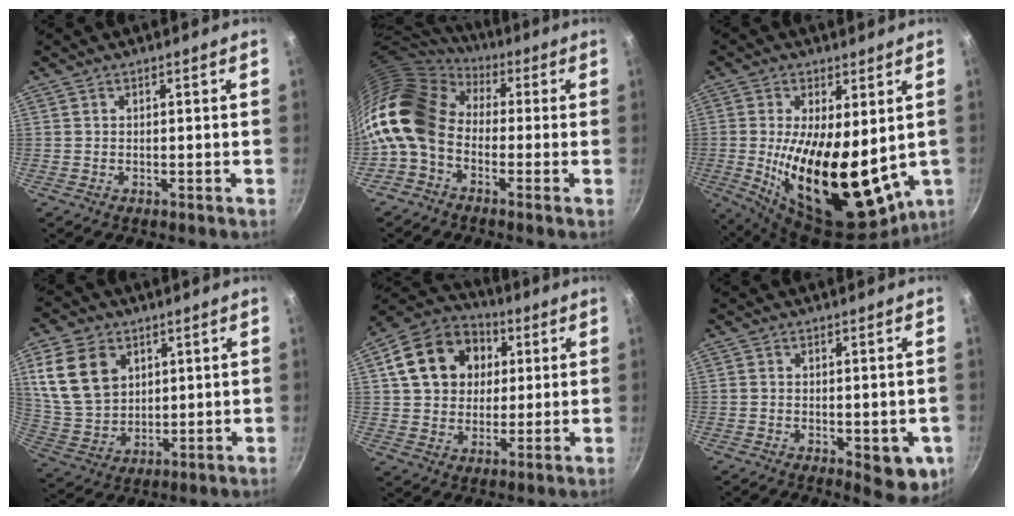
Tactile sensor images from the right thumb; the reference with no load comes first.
{"total": 16.3, "force": [-0.3, 11.8, 11.2], "torque": [-0.211, 0.032, -0.029]}
{"total": 23.5, "force": [-0.2, 10.6, 20.9], "torque": [-0.333, -0.034, 0.017]}
{"total": 14.4, "force": [5.2, 10.6, 8.2], "torque": [-0.136, -0.017, 0.116]}
{"total": 17.2, "force": [4.4, 13.8, 9.3], "torque": [-0.142, 0.020, 0.068]}
{"total": 7.5, "force": [-1.9, 3.6, 6.3], "torque": [-0.055, 0.000, -0.018]}